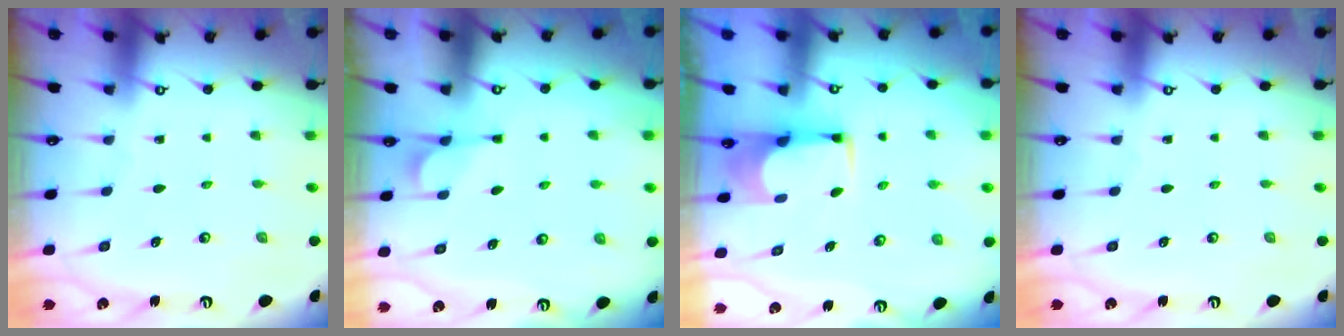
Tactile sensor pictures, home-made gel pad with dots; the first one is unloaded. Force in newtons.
{"total": 2.1, "press": 1.9, "slide": 0.9}
{"total": 1.7, "press": 1.7, "slide": 0.3}
{"total": 0.0}